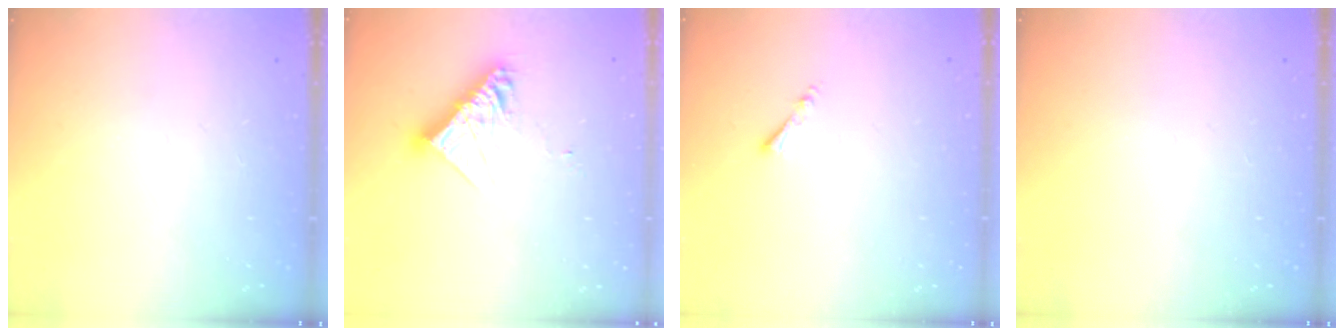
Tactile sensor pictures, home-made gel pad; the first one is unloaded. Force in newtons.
{"total": 12.1, "press": 12.0, "slide": 1.1}
{"total": 1.3, "press": 1.2, "slide": 0.3}
{"total": 0.0}